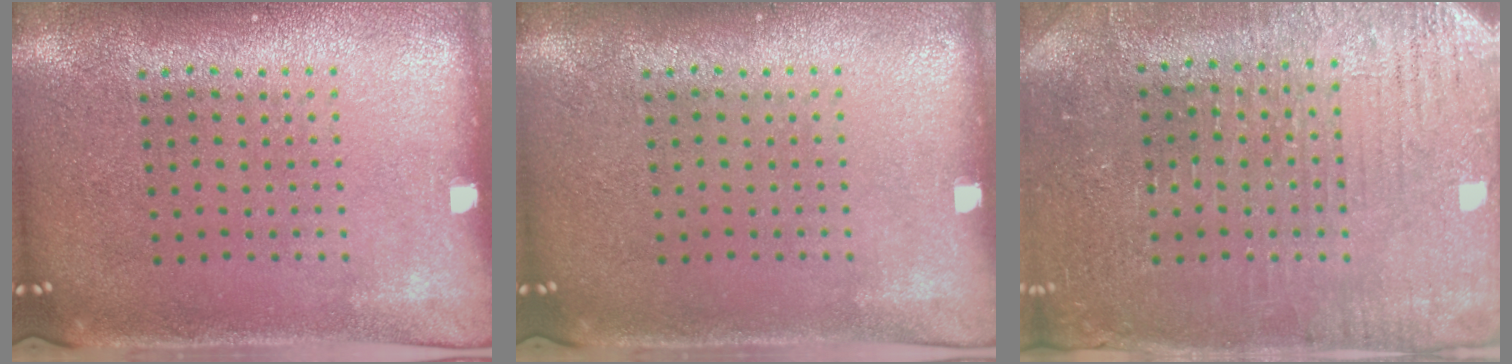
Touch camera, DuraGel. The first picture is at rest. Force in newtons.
{"total": 0.0}
{"total": 3.2, "press": 3.2, "slide": 0.4}